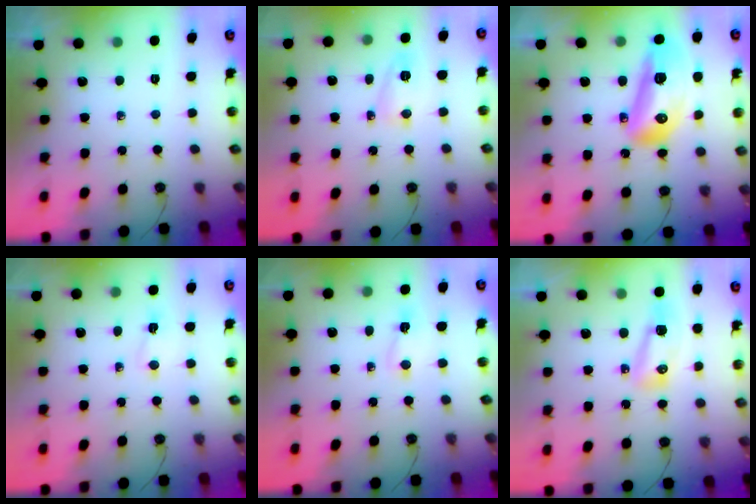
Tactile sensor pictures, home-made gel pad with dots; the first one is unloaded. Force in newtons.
{"total": 4.3, "press": 4.1, "slide": 0.9}
{"total": 17.5, "press": 17.4, "slide": 2.0}
{"total": 2.1, "press": 2.0, "slide": 0.5}
{"total": 2.1, "press": 2.0, "slide": 0.5}
{"total": 7.7, "press": 7.6, "slide": 1.1}